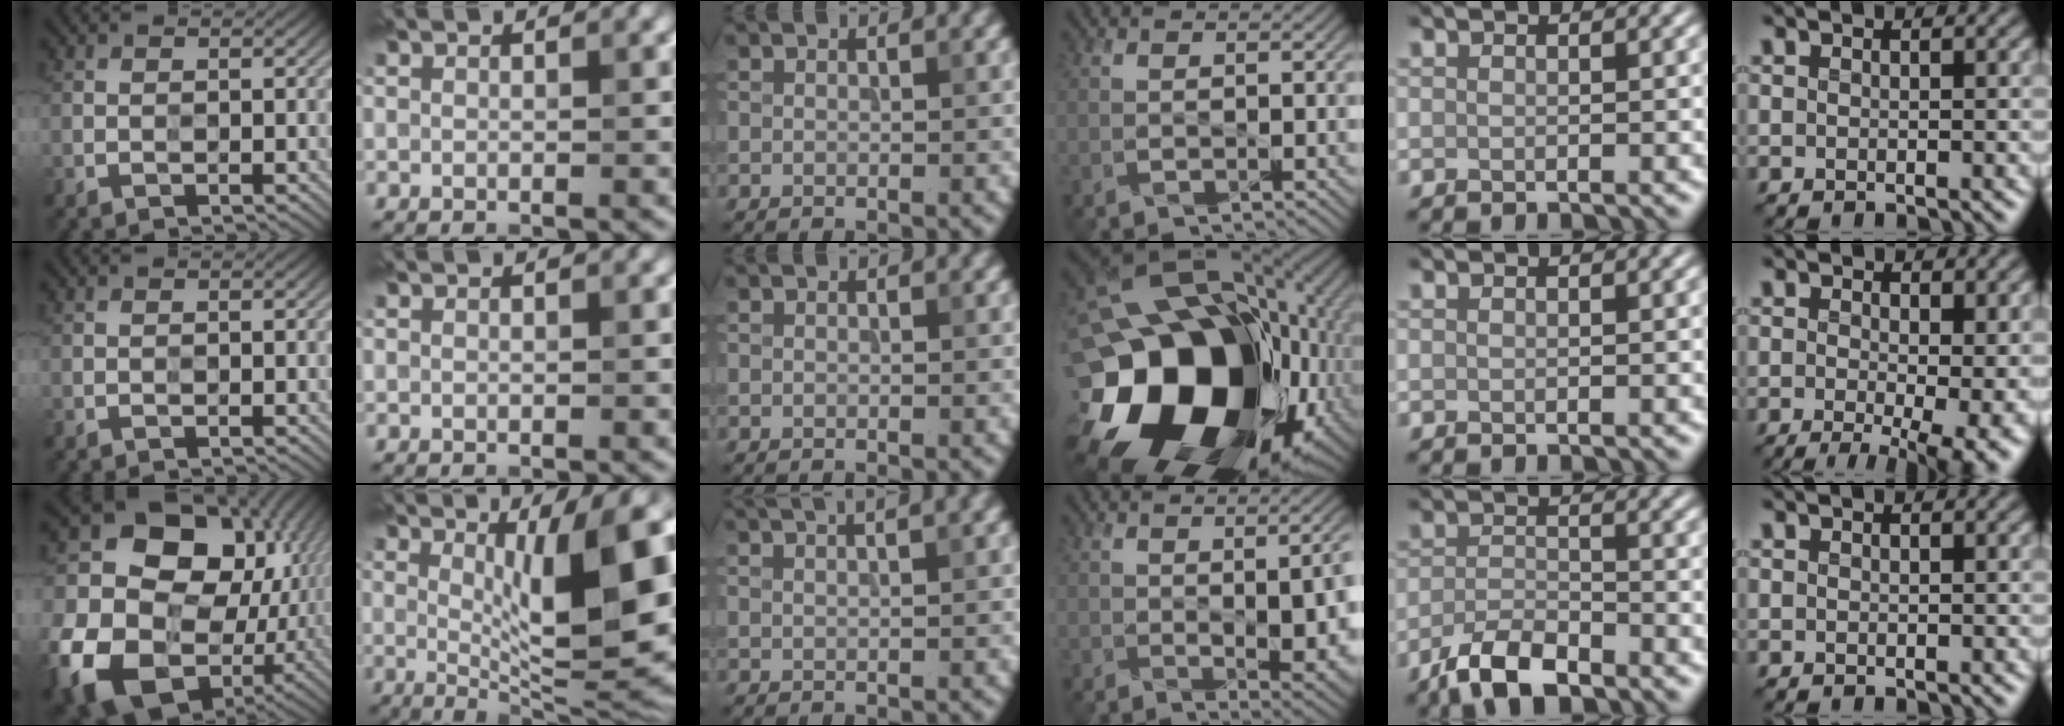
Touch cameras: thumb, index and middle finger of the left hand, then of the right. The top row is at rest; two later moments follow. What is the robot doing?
{"motion": "wipe", "object": "bowl"}